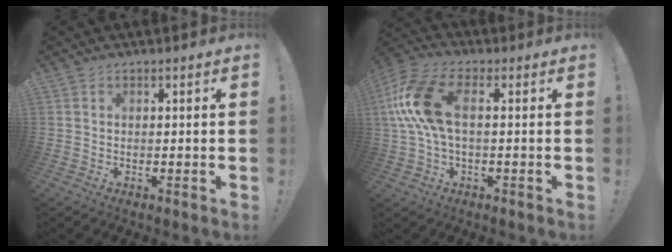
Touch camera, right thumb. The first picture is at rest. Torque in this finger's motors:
{"motor_torque": [0.55, 0.33, 1.07, 0.40, 0.49]}